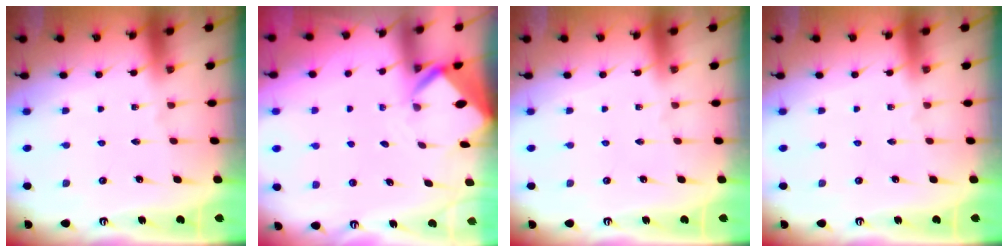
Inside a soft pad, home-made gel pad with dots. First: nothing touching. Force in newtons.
{"total": 2.9, "press": 2.9, "slide": 0.1}
{"total": 0.0}
{"total": 0.0}